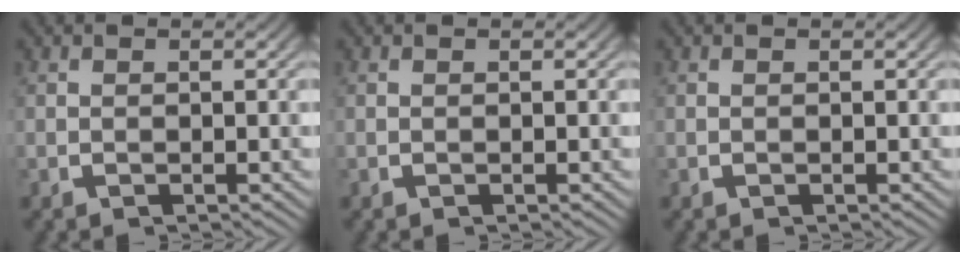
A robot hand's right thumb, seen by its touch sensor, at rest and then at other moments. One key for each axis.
{"total": 0.0}
{"total": 0.0}